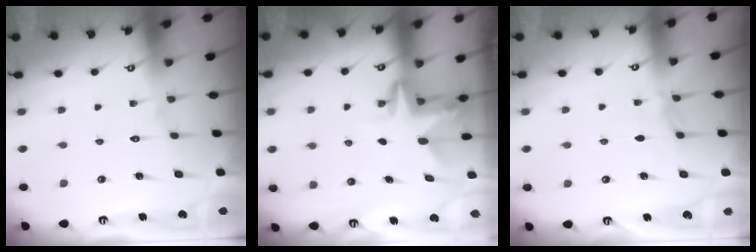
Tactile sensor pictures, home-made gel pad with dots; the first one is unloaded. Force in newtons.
{"total": 3.2, "press": 3.2, "slide": 0.3}
{"total": 3.1, "press": 3.0, "slide": 0.5}